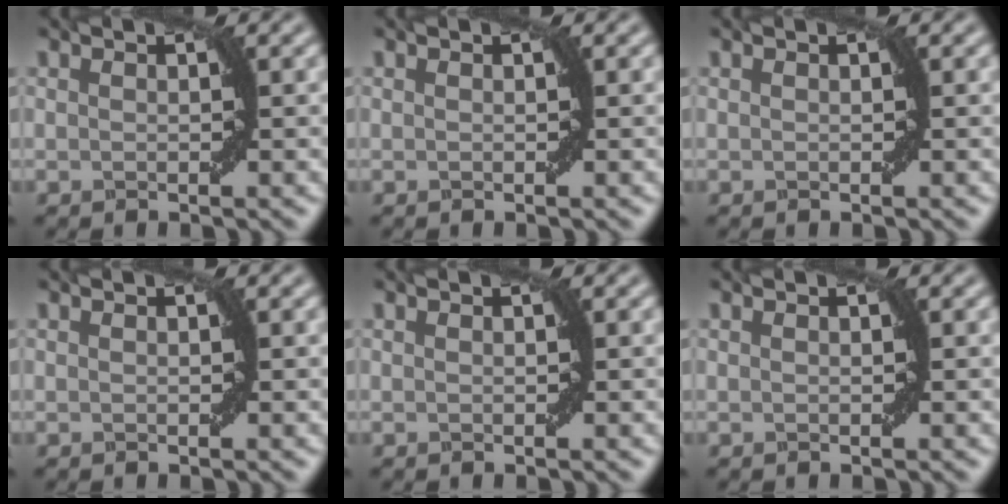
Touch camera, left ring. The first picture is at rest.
{"total": 0.0}
{"total": 0.0}
{"total": 0.0}
{"total": 0.0}
{"total": 0.0}